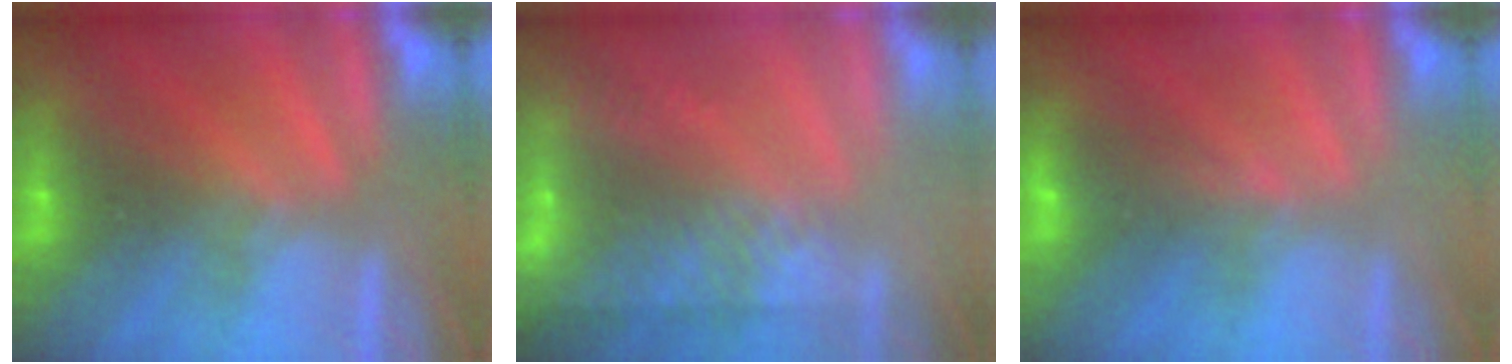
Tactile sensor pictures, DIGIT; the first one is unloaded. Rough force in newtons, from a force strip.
{"total": 6.9}
{"total": 4.6}